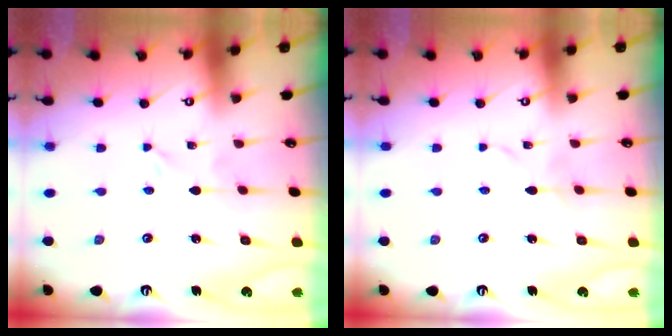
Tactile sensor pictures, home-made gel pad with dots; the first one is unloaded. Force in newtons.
{"total": 2.1, "press": 2.1, "slide": 0.2}